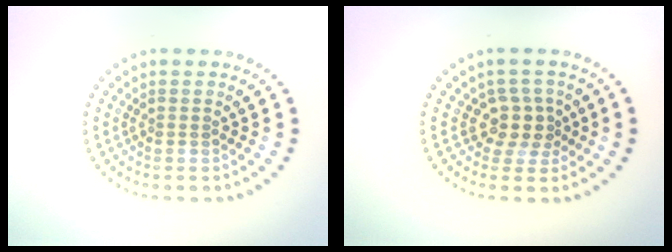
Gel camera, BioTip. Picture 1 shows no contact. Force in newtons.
{"total": 2.5, "press": 2.1, "slide": 1.5}